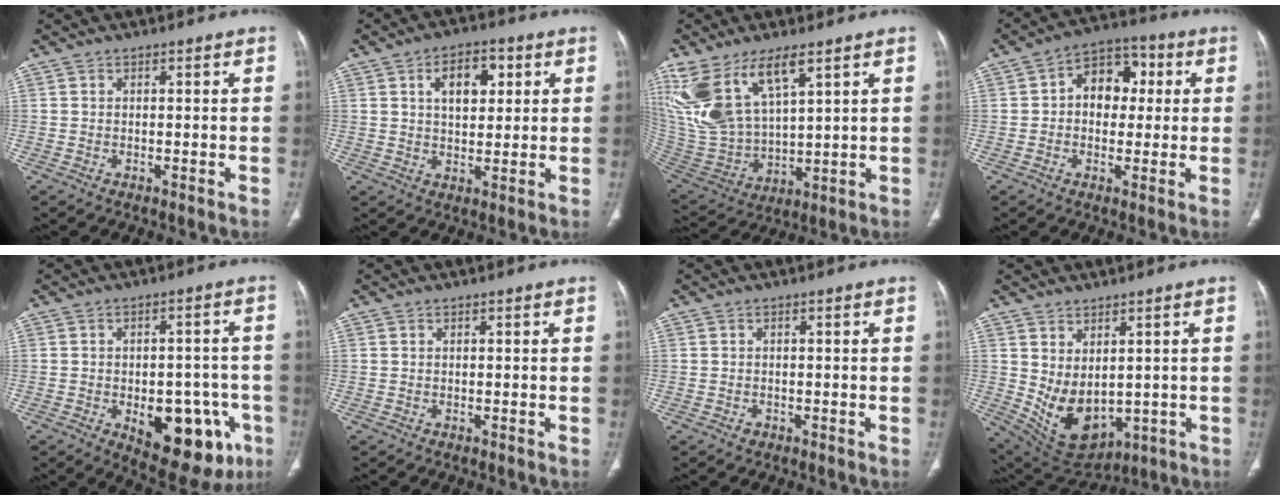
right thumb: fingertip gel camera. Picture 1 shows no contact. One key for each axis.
{"total": 8.4, "fx": 2.8, "fy": 4.9, "fz": 6.2, "tx": -0.070, "ty": -0.003, "tz": 0.043}
{"total": 17.5, "fx": 9.5, "fy": 7.7, "fz": 12.5, "tx": -0.255, "ty": -0.036, "tz": 0.208}
{"total": 10.3, "fx": 1.6, "fy": 7.4, "fz": 6.9, "tx": -0.064, "ty": 0.022, "tz": 0.015}
{"total": 17.2, "fx": -6.1, "fy": 9.2, "fz": 13.1, "tx": -0.135, "ty": 0.020, "tz": -0.062}
{"total": 0.0}
{"total": 1.0, "fx": -0.5, "fy": 0.8, "fz": 0.3, "tx": -0.002, "ty": 0.003, "tz": -0.007}
{"total": 11.1, "fx": 0.3, "fy": 7.0, "fz": 8.6, "tx": -0.132, "ty": -0.016, "tz": 0.045}